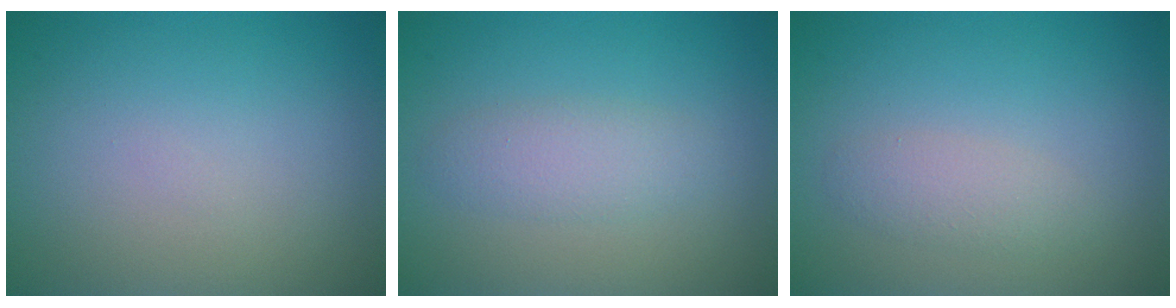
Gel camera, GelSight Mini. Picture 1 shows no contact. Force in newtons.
{"total": 2.3, "press": 2.3, "slide": 0.0}
{"total": 1.7, "press": 1.7, "slide": 0.1}